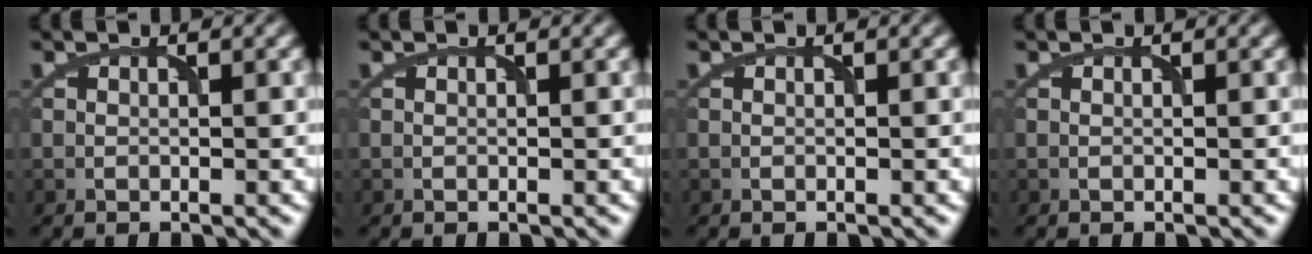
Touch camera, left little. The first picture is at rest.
{"total": 0.0}
{"total": 0.0}
{"total": 0.0}